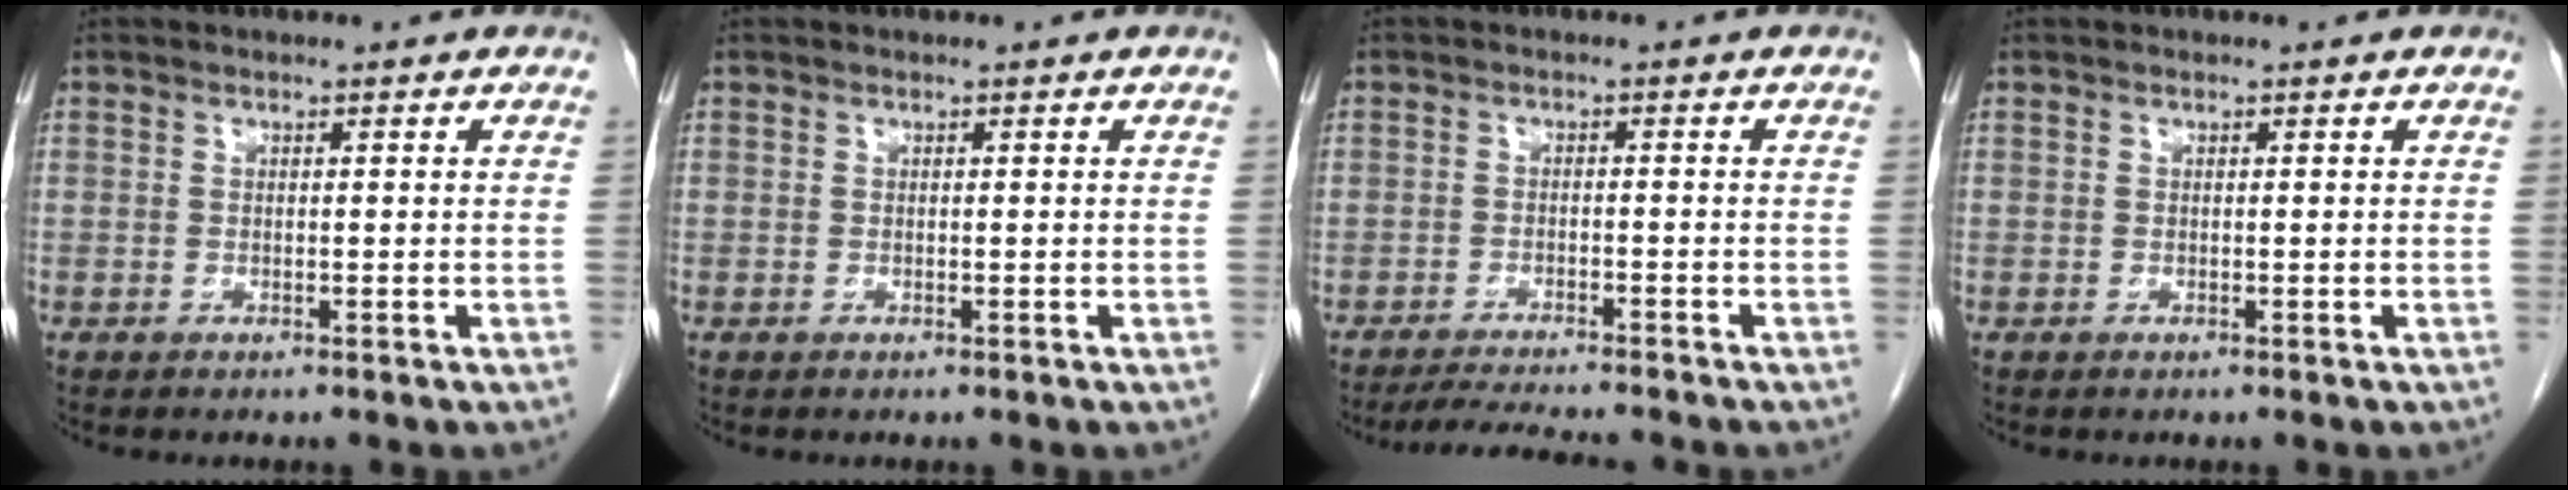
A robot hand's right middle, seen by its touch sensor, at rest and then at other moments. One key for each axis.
{"total": 0.0}
{"total": 7.0, "fx": -6.5, "fy": 0.1, "fz": 2.7, "tx": -0.041, "ty": -0.016, "tz": -0.102}
{"total": 0.0}